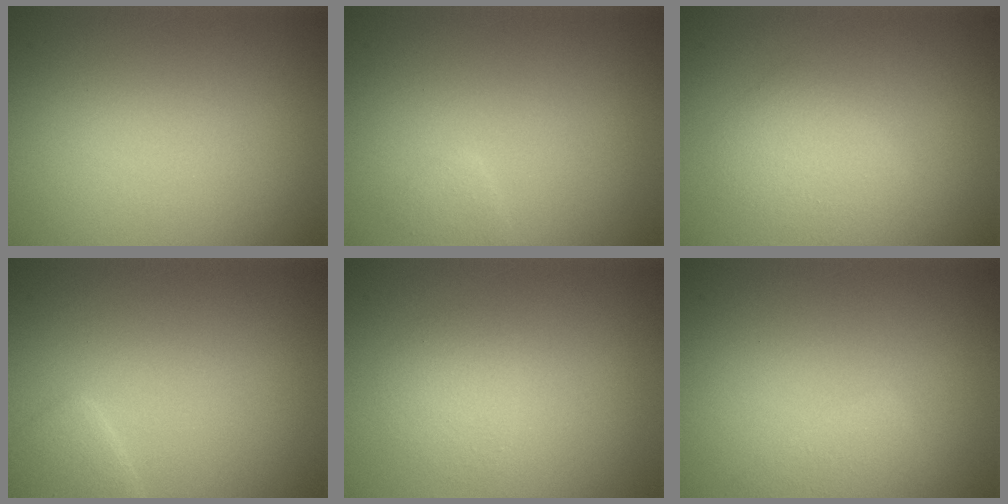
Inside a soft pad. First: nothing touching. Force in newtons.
{"total": 0.7, "press": 0.7, "slide": 0.0}
{"total": 2.3, "press": 2.3, "slide": 0.0}
{"total": 1.6, "press": 1.6, "slide": 0.0}
{"total": 1.6, "press": 1.6, "slide": 0.0}
{"total": 1.8, "press": 1.8, "slide": 0.1}